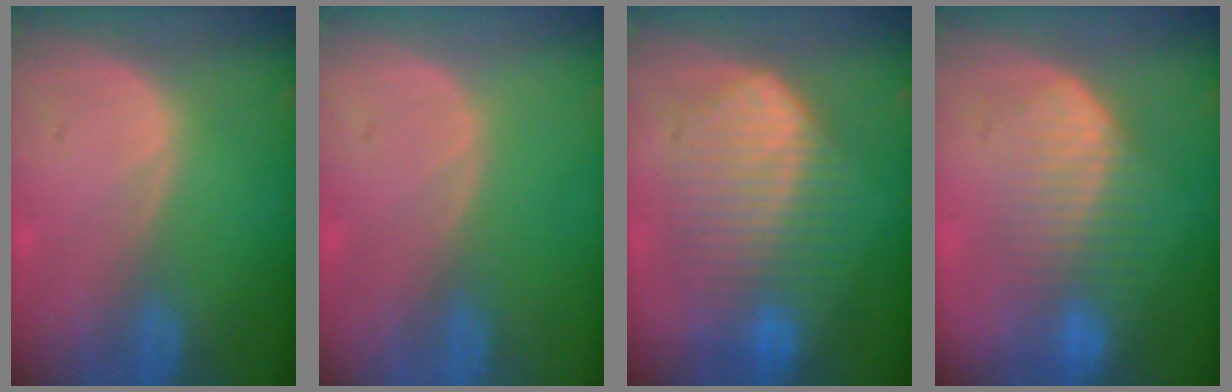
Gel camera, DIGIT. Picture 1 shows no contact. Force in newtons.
{"total": 0.0}
{"total": 10.3, "press": 10.3, "slide": 0.4}
{"total": 7.1, "press": 6.9, "slide": 1.6}